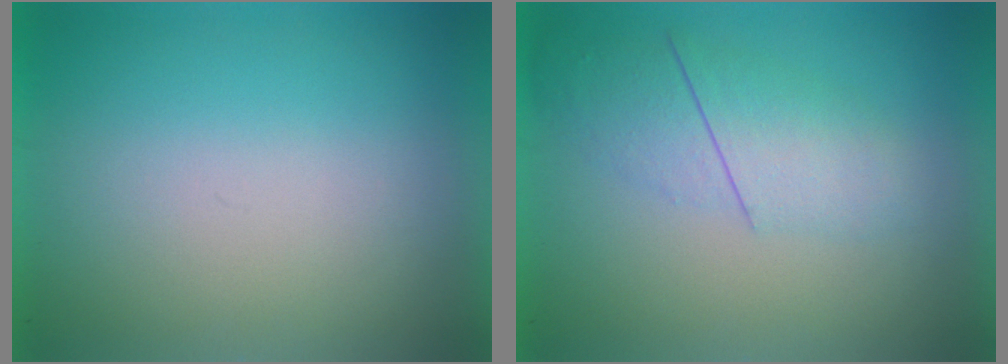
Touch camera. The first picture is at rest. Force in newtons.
{"total": 2.3}